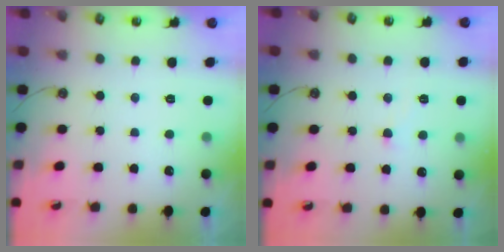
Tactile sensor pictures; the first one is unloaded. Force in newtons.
{"total": 2.0, "press": 2.0, "slide": 0.5}